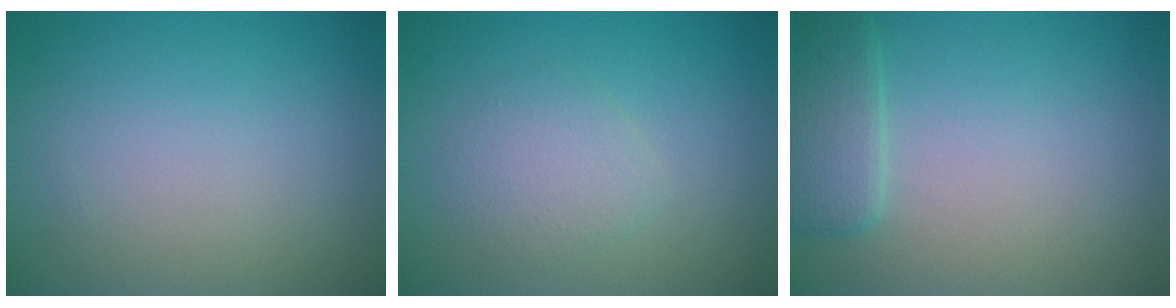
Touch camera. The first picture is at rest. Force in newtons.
{"total": 2.3, "press": 2.3, "slide": 0.1}
{"total": 2.9, "press": 2.8, "slide": 0.2}